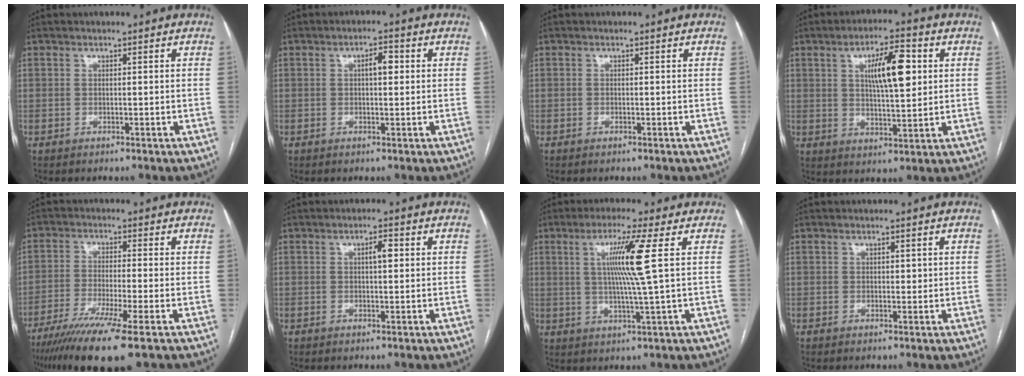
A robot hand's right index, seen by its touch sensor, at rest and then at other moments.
{"total": 3.0, "force": [0.6, 1.0, 2.7], "torque": [-0.045, 0.009, 0.009]}
{"total": 0.0}
{"total": 9.7, "force": [2.6, 2.4, 9.0], "torque": [-0.150, 0.009, 0.046]}
{"total": 12.2, "force": [-8.1, -0.5, 9.0], "torque": [-0.155, -0.031, -0.134]}
{"total": 2.4, "force": [0.6, 0.6, 2.2], "torque": [-0.038, 0.005, 0.009]}
{"total": 8.5, "force": [1.9, -1.8, 8.1], "torque": [-0.148, -0.002, 0.041]}
{"total": 1.3, "force": [0.3, 0.7, 1.0], "torque": [-0.012, 0.000, 0.005]}